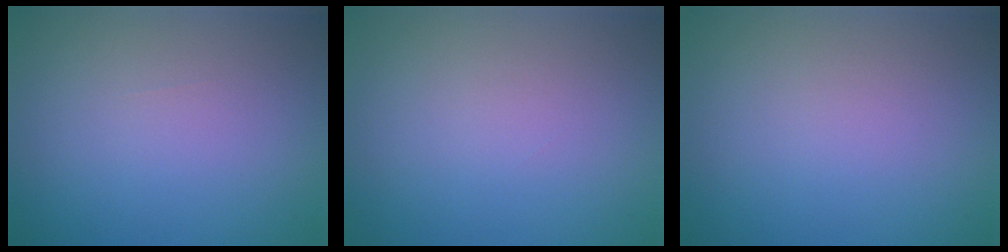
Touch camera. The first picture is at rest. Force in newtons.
{"total": 0.0}
{"total": 0.0}